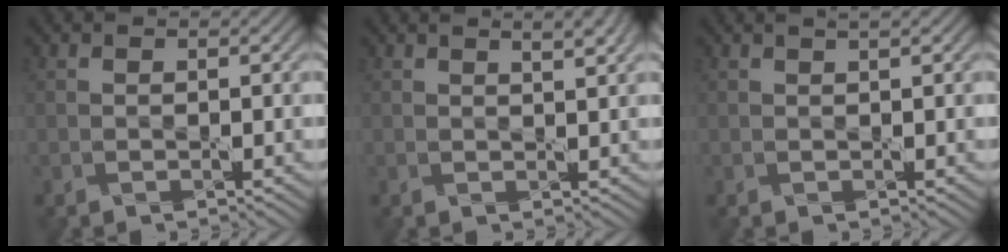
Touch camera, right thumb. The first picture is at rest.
{"total": 3.3, "force": [2.0, 0.8, 2.5], "torque": [-0.033, 0.004, 0.023]}
{"total": 1.4, "force": [0.9, 0.2, 1.0], "torque": [-0.019, 0.004, 0.007]}